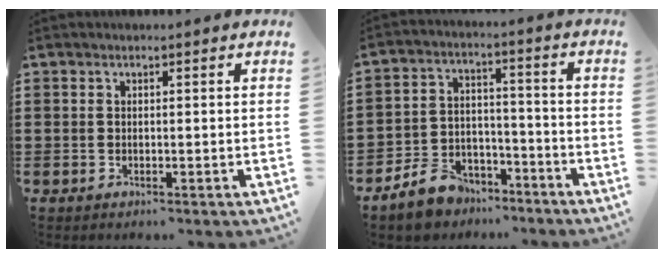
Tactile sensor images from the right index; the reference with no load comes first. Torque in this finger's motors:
{"motor_torque": [2.14, 0.00, 0.42, 0.03]}